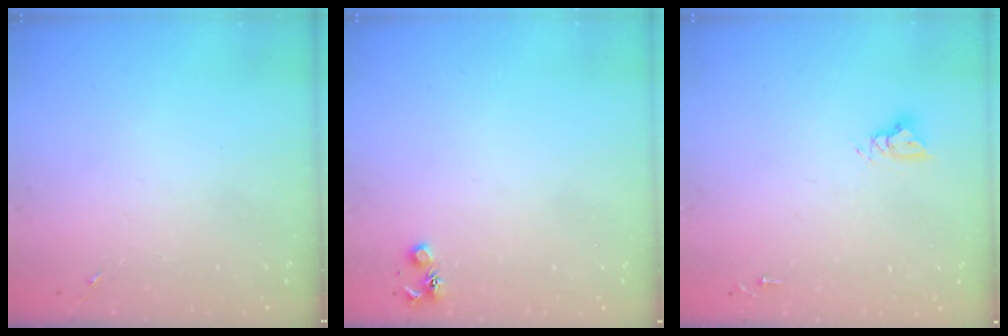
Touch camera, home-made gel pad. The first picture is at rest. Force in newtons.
{"total": 4.5, "press": 4.5, "slide": 0.6}
{"total": 4.9, "press": 4.9, "slide": 0.3}